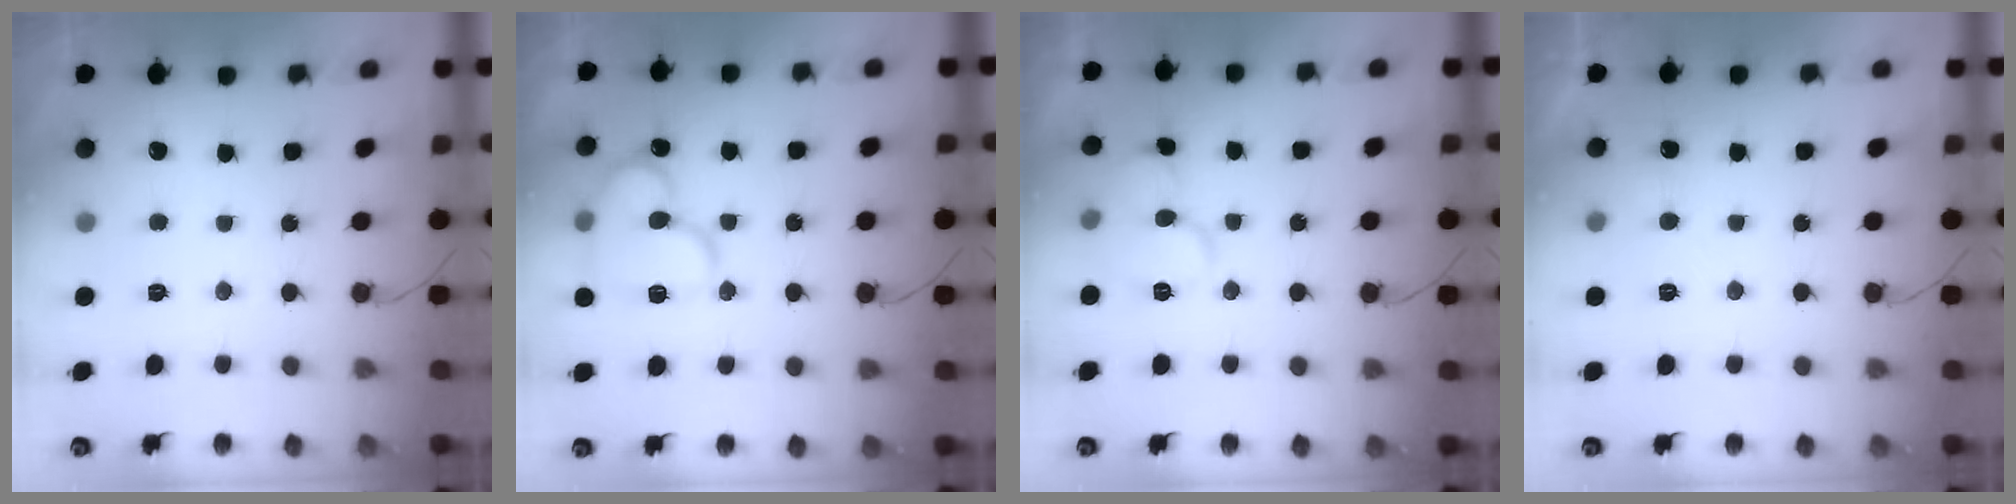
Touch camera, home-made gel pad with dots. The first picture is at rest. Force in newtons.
{"total": 14.3, "press": 14.2, "slide": 1.5}
{"total": 9.1, "press": 9.1, "slide": 0.8}
{"total": 3.5, "press": 3.5, "slide": 0.4}